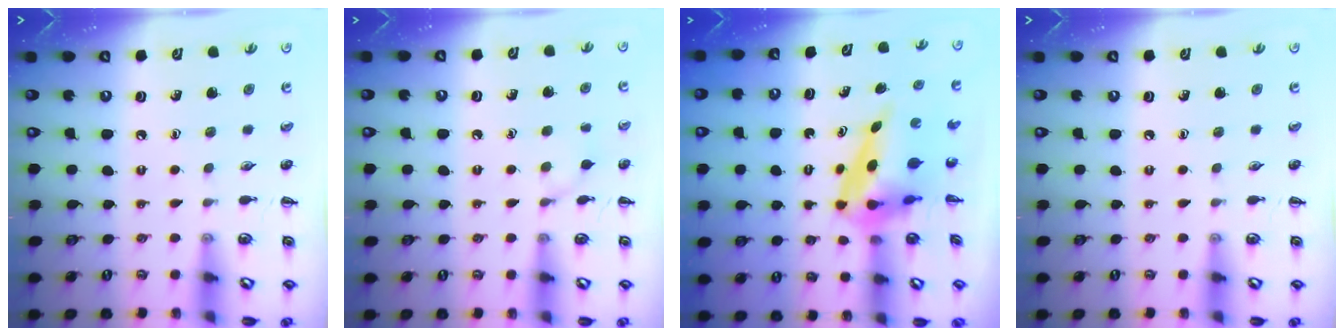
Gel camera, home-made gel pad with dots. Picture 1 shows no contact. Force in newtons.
{"total": 7.6, "press": 7.3, "slide": 2.1}
{"total": 6.5, "press": 6.3, "slide": 1.6}
{"total": 0.0}